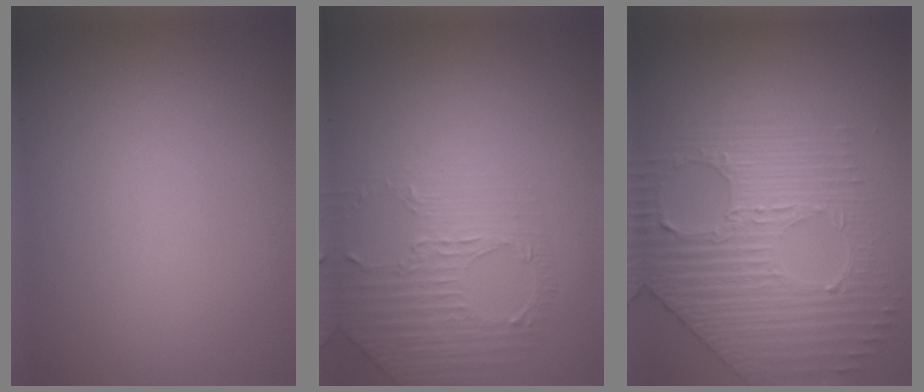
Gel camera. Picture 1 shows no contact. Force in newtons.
{"total": 1.8, "press": 1.5, "slide": 1.0}
{"total": 5.3, "press": 5.0, "slide": 1.9}